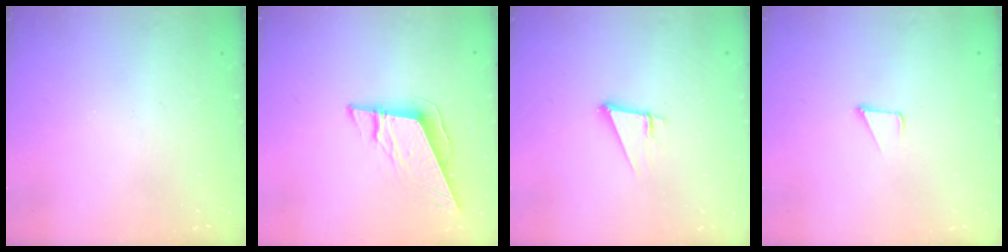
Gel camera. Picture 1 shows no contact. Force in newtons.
{"total": 9.6, "press": 9.5, "slide": 1.0}
{"total": 3.6, "press": 3.6, "slide": 0.3}
{"total": 1.5, "press": 1.5, "slide": 0.1}